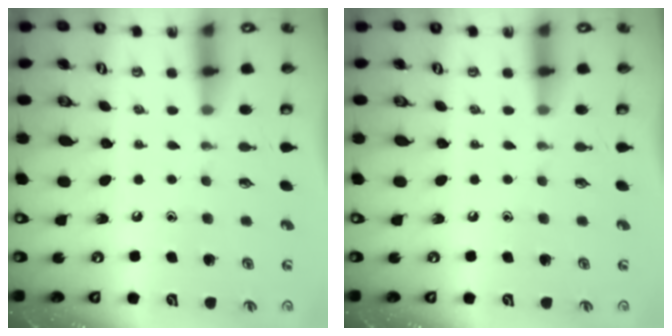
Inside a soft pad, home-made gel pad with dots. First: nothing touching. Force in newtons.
{"total": 0.0}